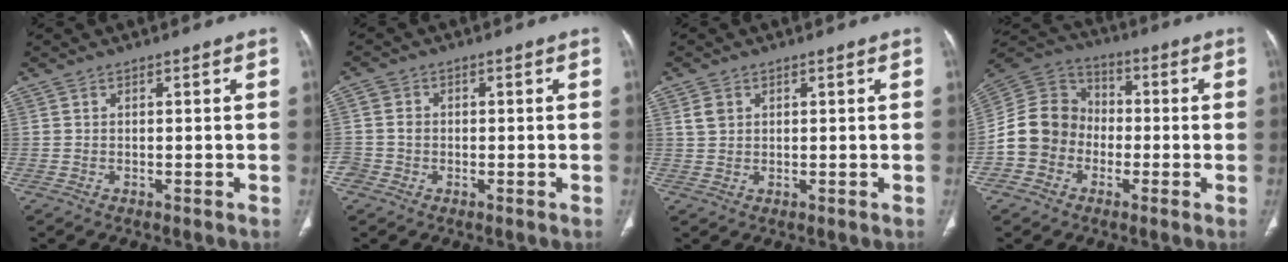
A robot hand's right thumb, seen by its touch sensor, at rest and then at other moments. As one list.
[{"total": 3.9, "force": [-1.1, 3.7, 0.6], "torque": [0.002, 0.013, -0.026]}, {"total": 2.4, "force": [1.0, 1.9, 1.2], "torque": [-0.020, 0.000, 0.022]}, {"total": 12.1, "force": [-3.0, 10.7, 4.7], "torque": [-0.067, 0.042, -0.066]}]